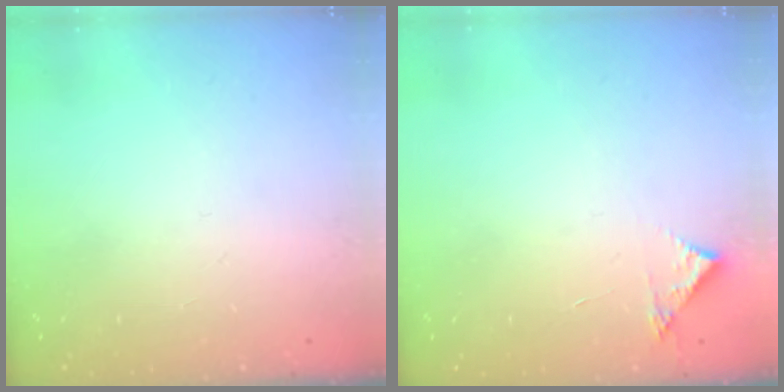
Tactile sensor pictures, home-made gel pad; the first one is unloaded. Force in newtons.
{"total": 3.7, "press": 3.7, "slide": 0.1}